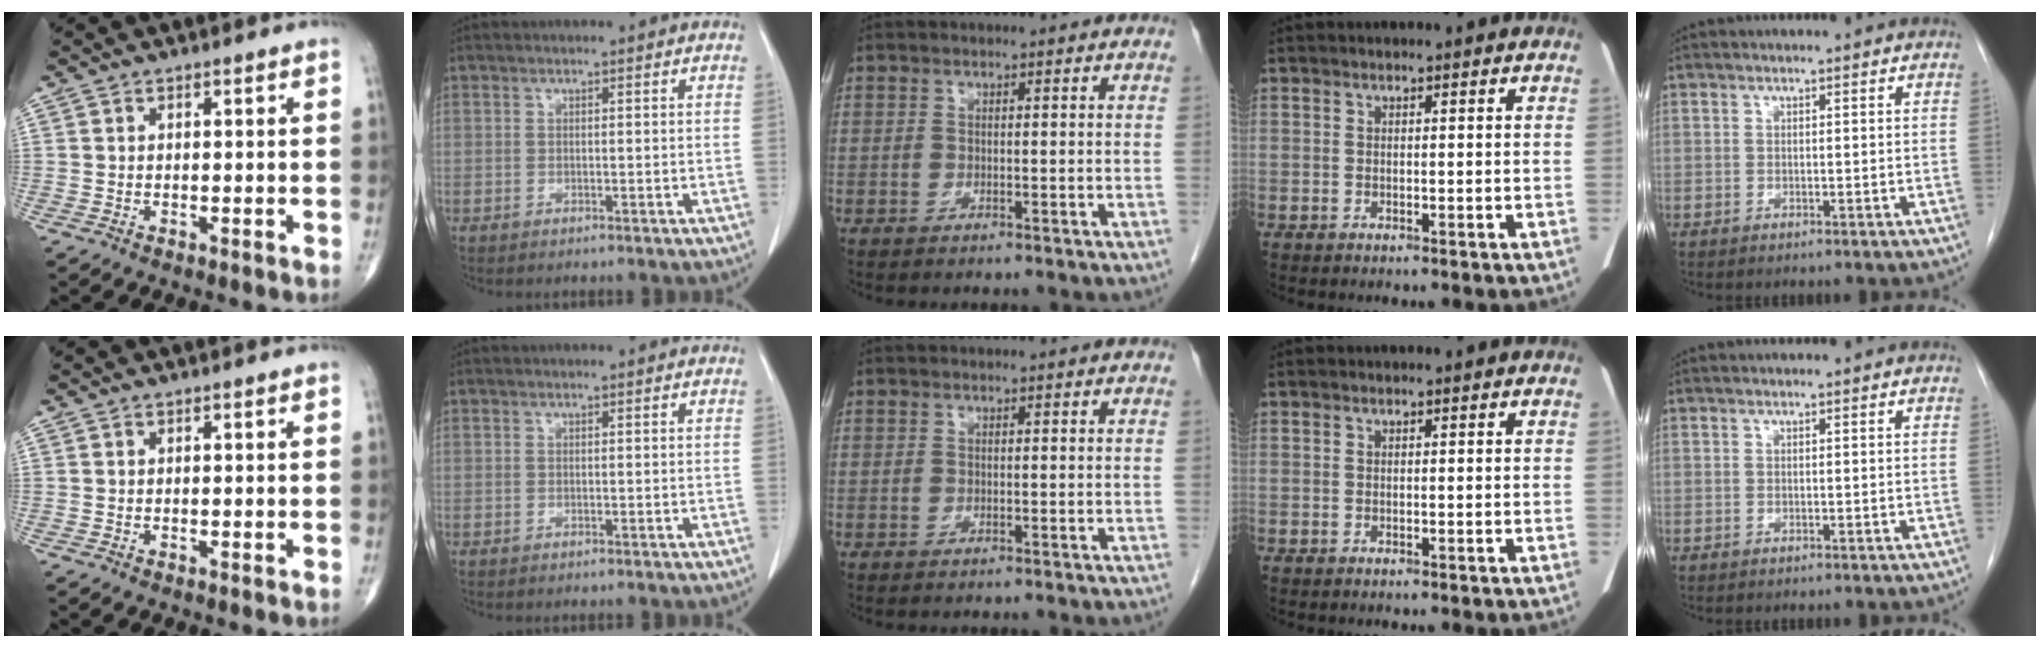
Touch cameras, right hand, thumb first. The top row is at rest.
{}